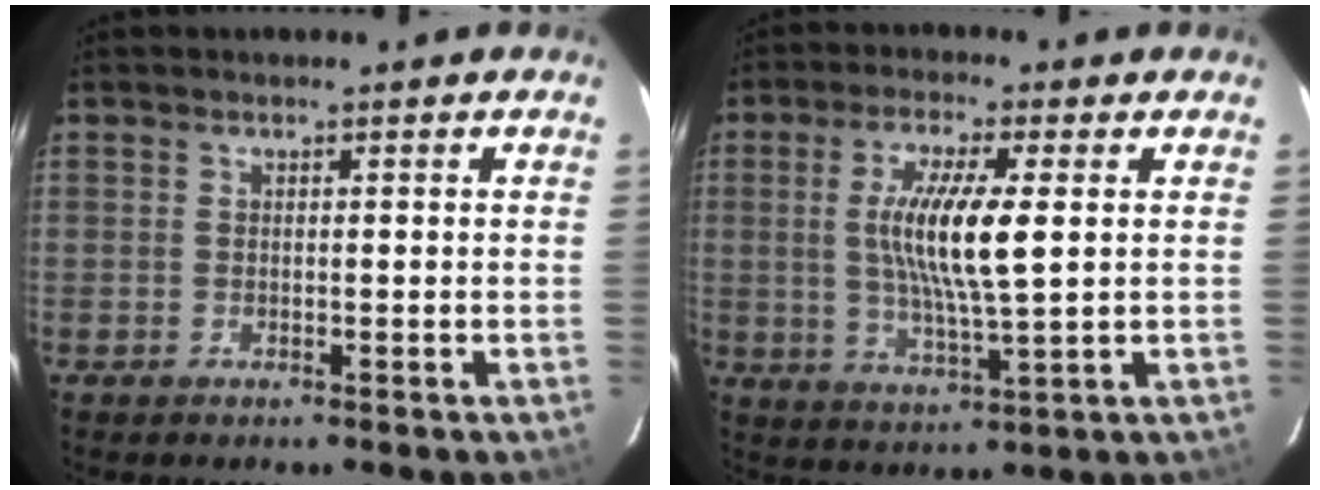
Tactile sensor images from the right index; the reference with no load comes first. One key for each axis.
{"total": 10.8, "fx": 1.4, "fy": 1.5, "fz": 10.6, "tx": -0.202, "ty": -0.006, "tz": 0.028}